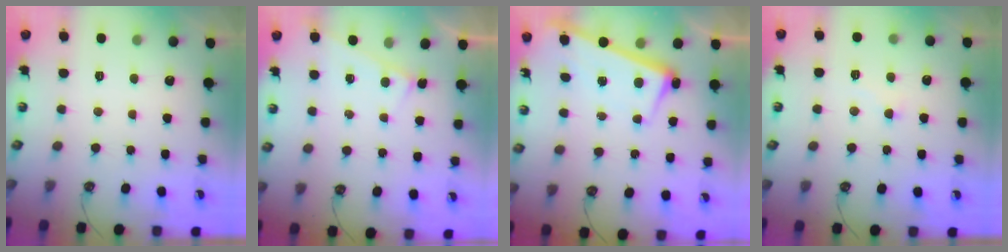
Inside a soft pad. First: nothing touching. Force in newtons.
{"total": 2.3, "press": 2.3, "slide": 0.1}
{"total": 2.7, "press": 2.6, "slide": 0.5}
{"total": 2.8, "press": 2.7, "slide": 0.7}